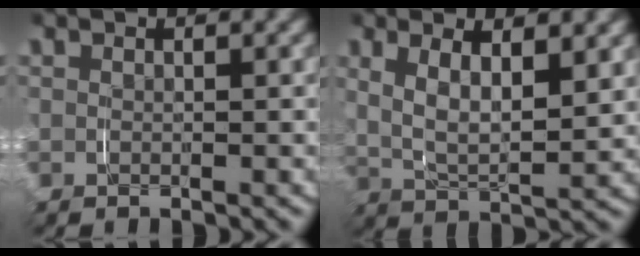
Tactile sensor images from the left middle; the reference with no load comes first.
{"total": 5.2, "force": [1.4, 2.4, 4.3], "torque": [-0.083, -0.008, 0.028]}